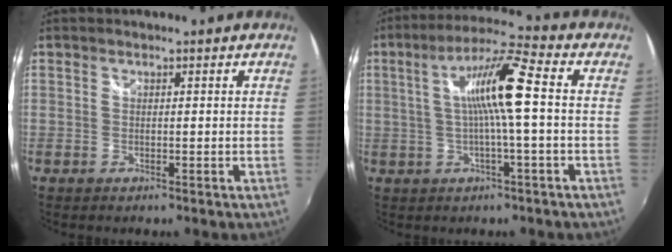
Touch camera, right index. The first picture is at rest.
{"total": 10.6, "force": [0.3, -0.1, 10.6], "torque": [-0.192, 0.016, 0.005]}